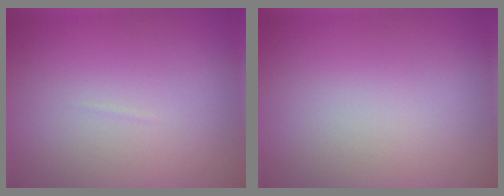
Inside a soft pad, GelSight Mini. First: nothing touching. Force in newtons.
{"total": 0.0}